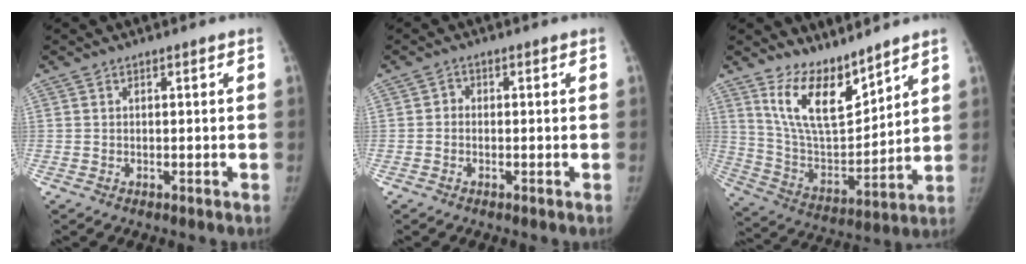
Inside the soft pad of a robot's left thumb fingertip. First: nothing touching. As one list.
[{"total": 1.3, "force": [-0.4, 1.1, 0.5], "torque": [0.001, 0.005, -0.013]}, {"total": 13.8, "force": [10.4, 5.3, 7.3], "torque": [-0.099, -0.078, 0.211]}]